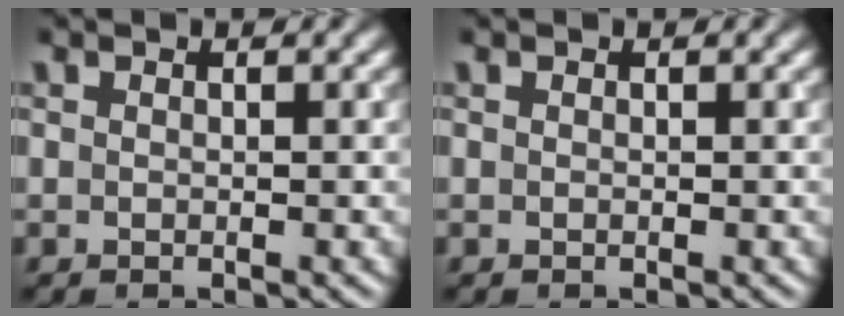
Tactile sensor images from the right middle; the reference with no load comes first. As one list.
[{"total": 0.0}]